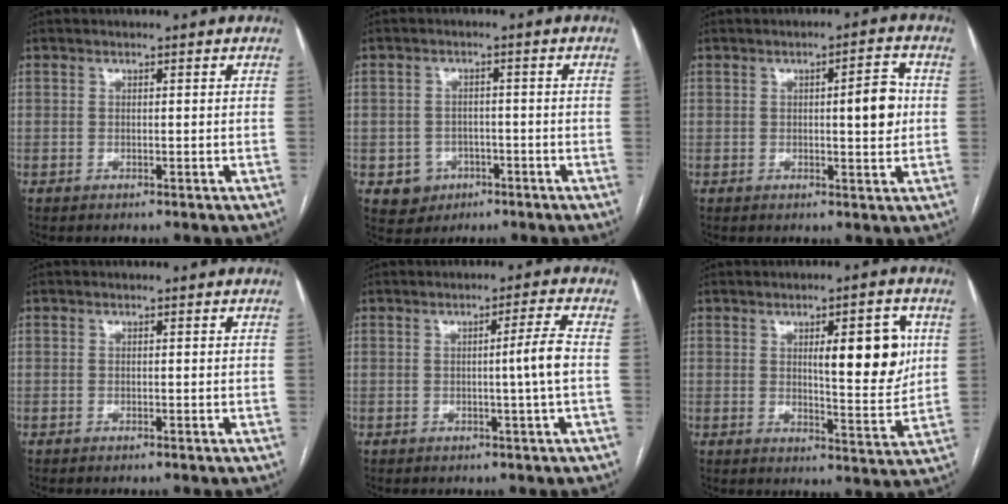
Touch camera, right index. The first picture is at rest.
{"total": 4.3, "force": [-1.8, 3.9, 0.7], "torque": [-0.003, 0.011, -0.019]}
{"total": 5.6, "force": [0.4, 1.2, 5.4], "torque": [-0.073, 0.007, 0.004]}
{"total": 0.0}
{"total": 4.1, "force": [-0.4, -1.3, 3.8], "torque": [-0.058, 0.000, -0.006]}
{"total": 10.1, "force": [2.5, 2.4, 9.5], "torque": [-0.128, -0.001, 0.038]}